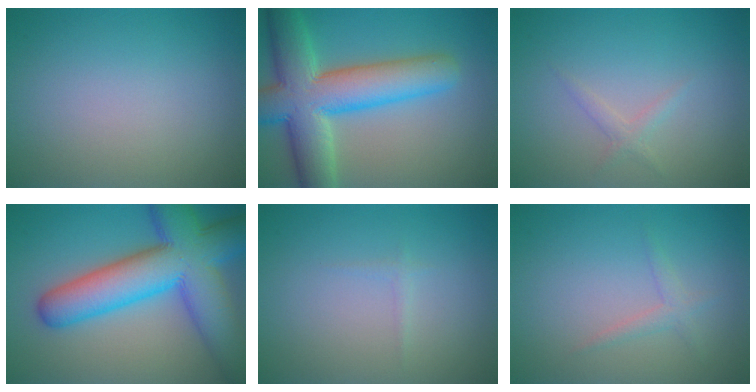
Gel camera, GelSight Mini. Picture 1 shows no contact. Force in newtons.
{"total": 10.8, "press": 10.8, "slide": 0.6}
{"total": 1.1, "press": 1.1, "slide": 0.0}
{"total": 12.6, "press": 12.6, "slide": 0.6}
{"total": 0.6, "press": 0.6, "slide": 0.0}
{"total": 1.3, "press": 1.3, "slide": 0.1}